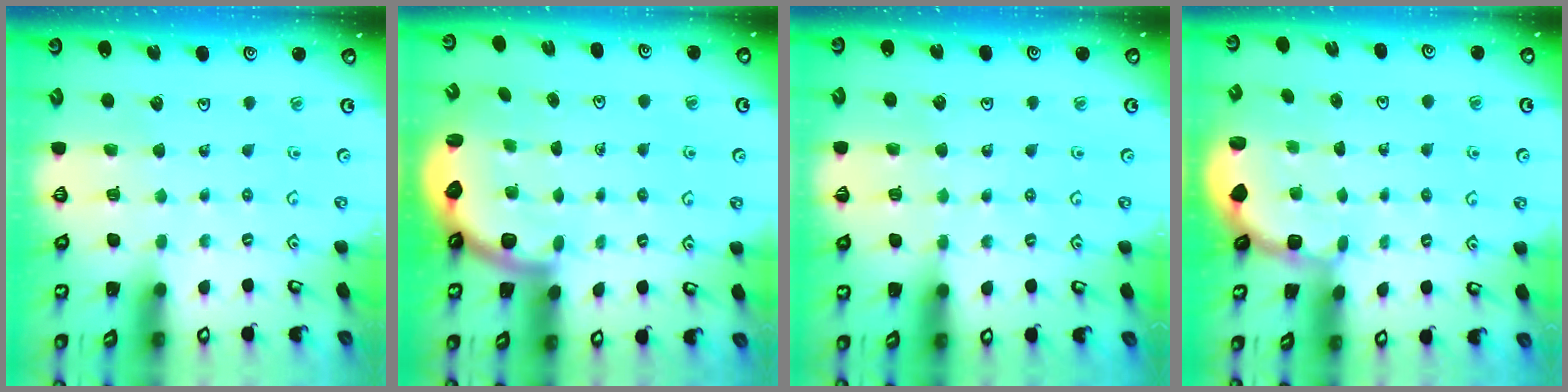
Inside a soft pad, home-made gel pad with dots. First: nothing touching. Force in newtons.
{"total": 2.8, "press": 2.2, "slide": 1.8}
{"total": 3.0, "press": 2.9, "slide": 0.6}
{"total": 2.0, "press": 1.8, "slide": 0.8}